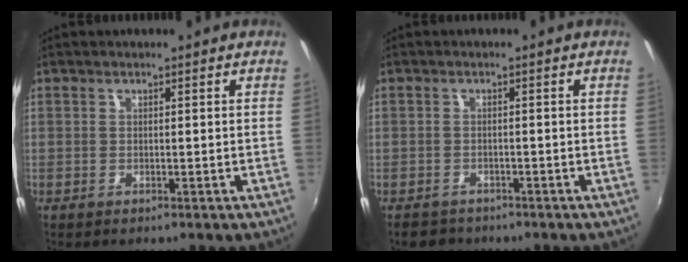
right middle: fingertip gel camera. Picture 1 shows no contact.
{"total": 3.4, "force": [-2.7, 2.0, 0.7], "torque": [-0.023, -0.006, -0.043]}